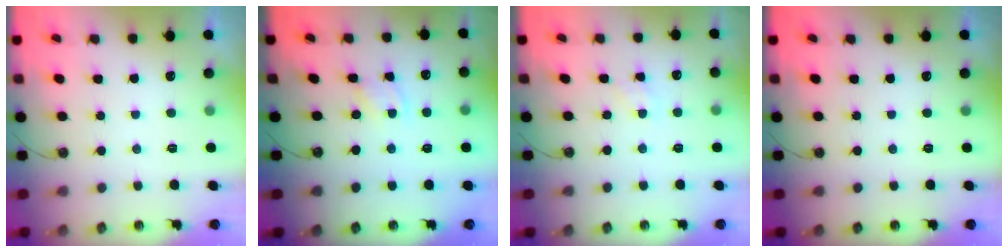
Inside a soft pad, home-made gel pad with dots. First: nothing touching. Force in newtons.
{"total": 2.3, "press": 2.3, "slide": 0.4}
{"total": 1.4, "press": 1.4, "slide": 0.2}
{"total": 0.0}